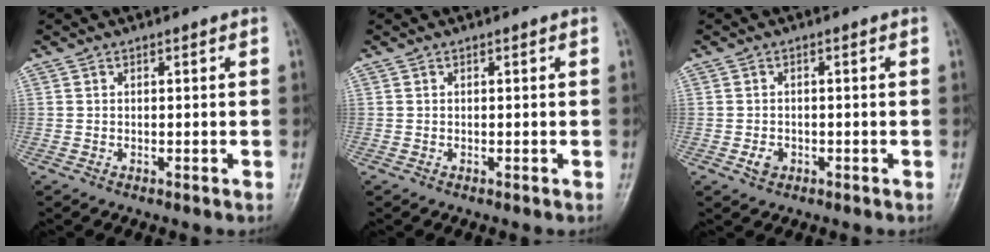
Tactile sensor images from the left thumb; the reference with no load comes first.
{"total": 0.0}
{"total": 2.1, "force": [-0.8, 1.6, 1.1], "torque": [-0.014, 0.002, -0.012]}